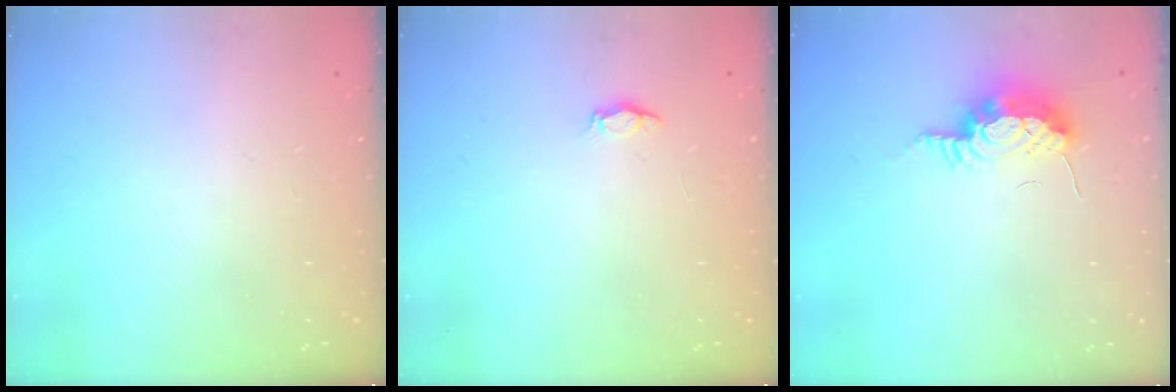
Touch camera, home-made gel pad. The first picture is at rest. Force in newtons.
{"total": 2.2, "press": 2.2, "slide": 0.3}
{"total": 9.0, "press": 8.9, "slide": 1.8}